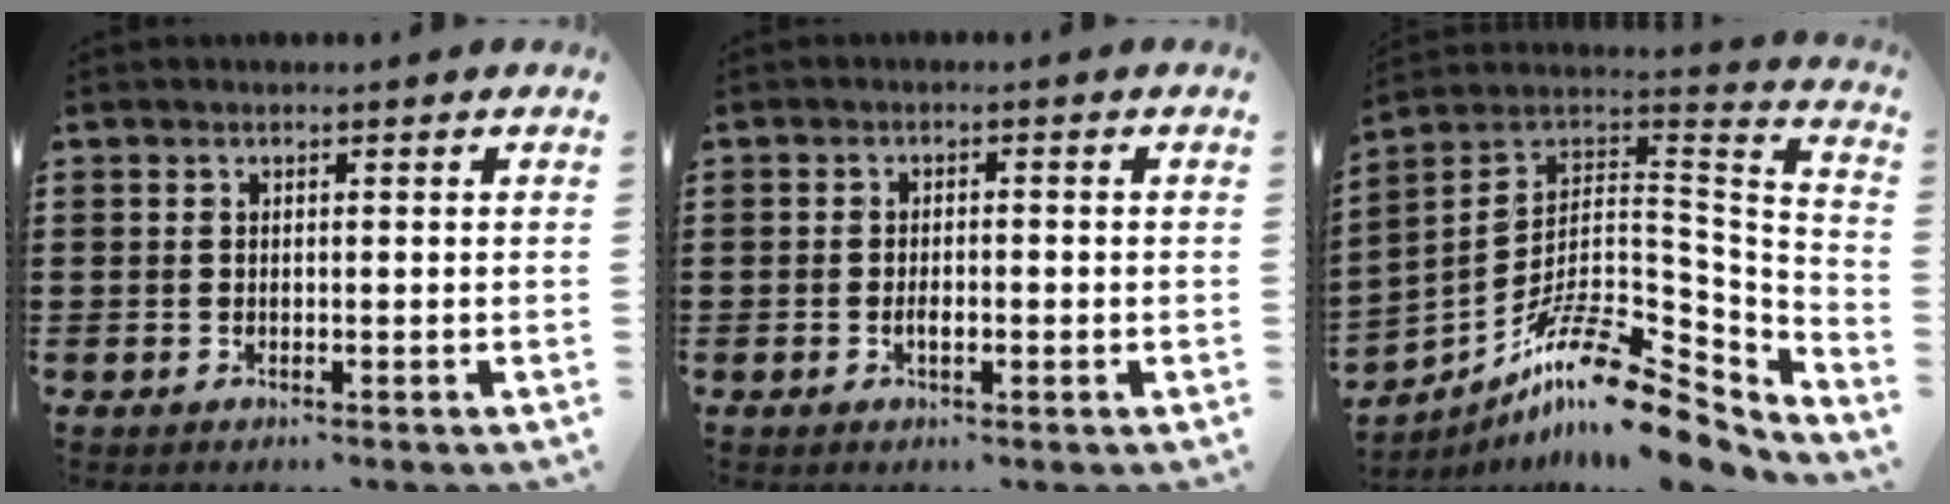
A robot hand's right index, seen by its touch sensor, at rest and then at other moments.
{"total": 2.2, "force": [-0.7, 0.7, 2.0], "torque": [-0.036, 0.001, -0.013]}
{"total": 13.5, "force": [-9.8, 3.9, 8.4], "torque": [-0.144, 0.016, -0.182]}